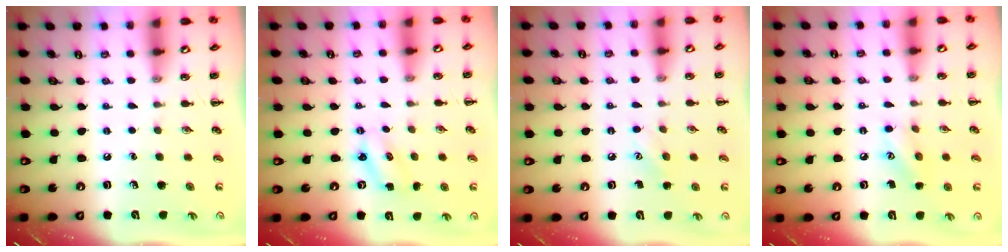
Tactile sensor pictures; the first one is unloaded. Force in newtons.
{"total": 2.4, "press": 2.3, "slide": 0.5}
{"total": 5.8, "press": 5.6, "slide": 1.5}
{"total": 8.3, "press": 8.3, "slide": 1.0}